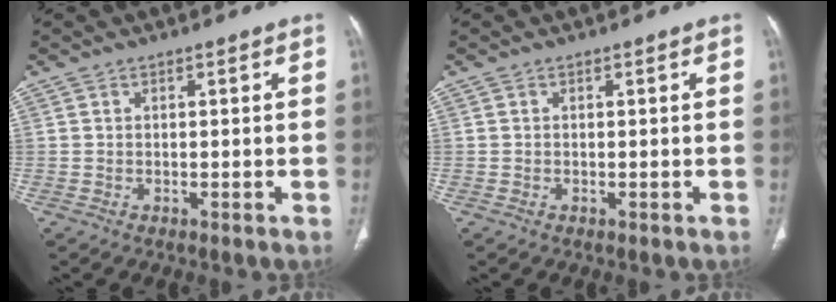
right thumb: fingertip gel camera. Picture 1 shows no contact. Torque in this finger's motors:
{"motor_torque": [-0.28, 0.45, -0.03, -0.51, -0.02]}